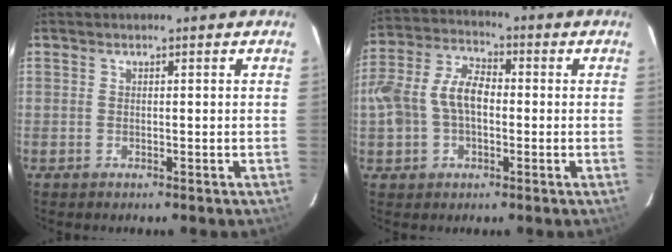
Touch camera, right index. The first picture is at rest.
{"total": 10.8, "force": [-1.0, 6.9, 8.3], "torque": [-0.178, 0.023, -0.018]}